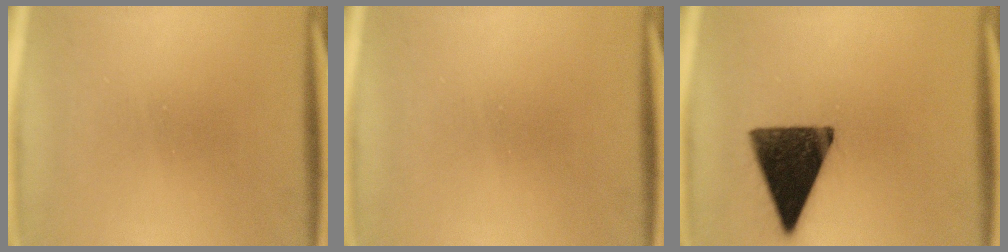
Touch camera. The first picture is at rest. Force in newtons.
{"total": 0.0}
{"total": 14.4}